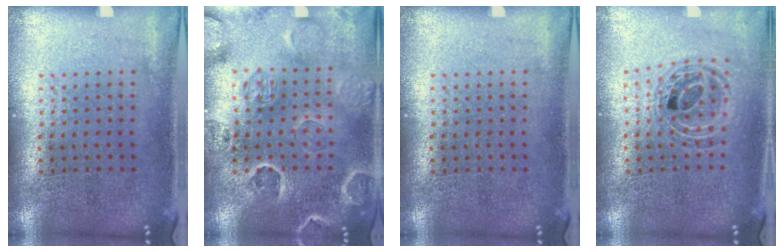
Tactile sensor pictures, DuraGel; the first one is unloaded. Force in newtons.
{"total": 2.8, "press": 2.7, "slide": 0.5}
{"total": 0.0}
{"total": 0.8, "press": 0.8, "slide": 0.1}